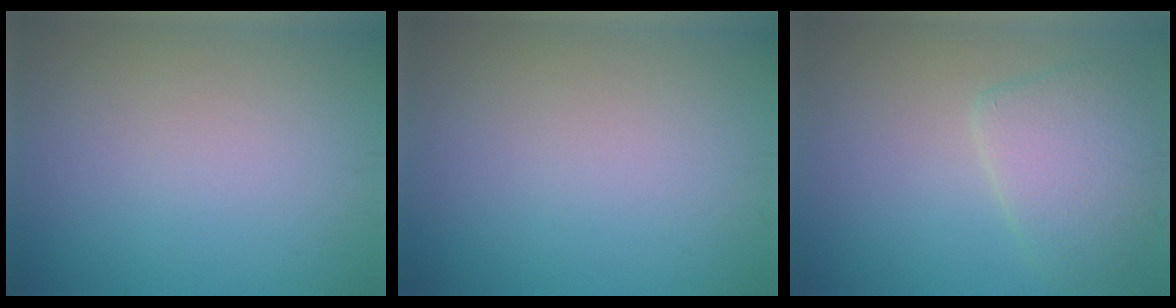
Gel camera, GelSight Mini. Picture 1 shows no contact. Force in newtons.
{"total": 0.0}
{"total": 4.1, "press": 4.0, "slide": 0.3}